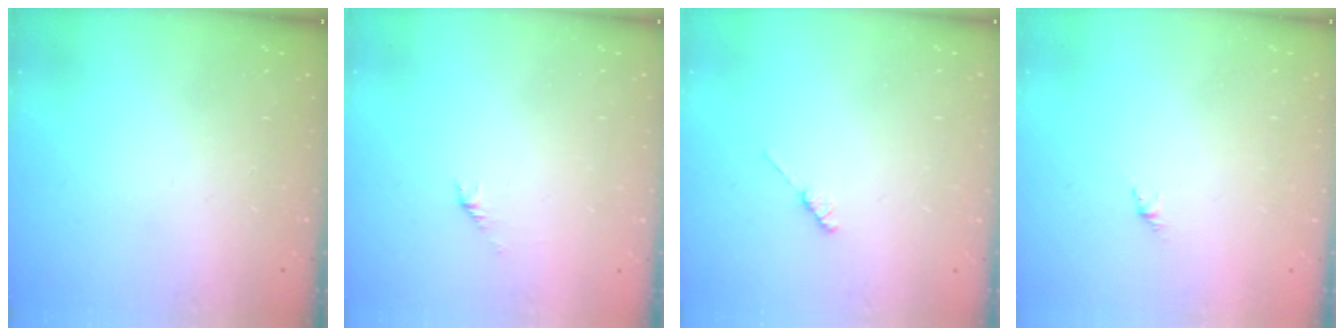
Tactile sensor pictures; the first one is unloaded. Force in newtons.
{"total": 1.5, "press": 1.4, "slide": 0.5}
{"total": 2.0, "press": 1.9, "slide": 0.3}
{"total": 1.5, "press": 1.4, "slide": 0.6}